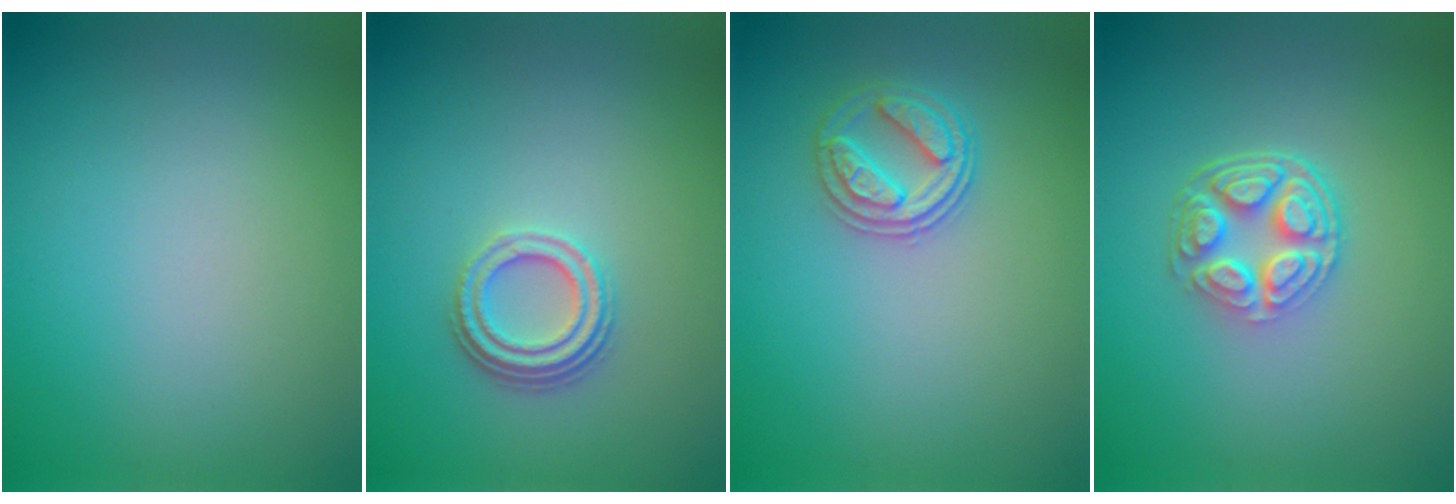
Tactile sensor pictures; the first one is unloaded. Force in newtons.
{"total": 3.0, "press": 2.3, "slide": 1.9}
{"total": 2.7, "press": 2.6, "slide": 0.3}
{"total": 5.0, "press": 3.7, "slide": 3.4}